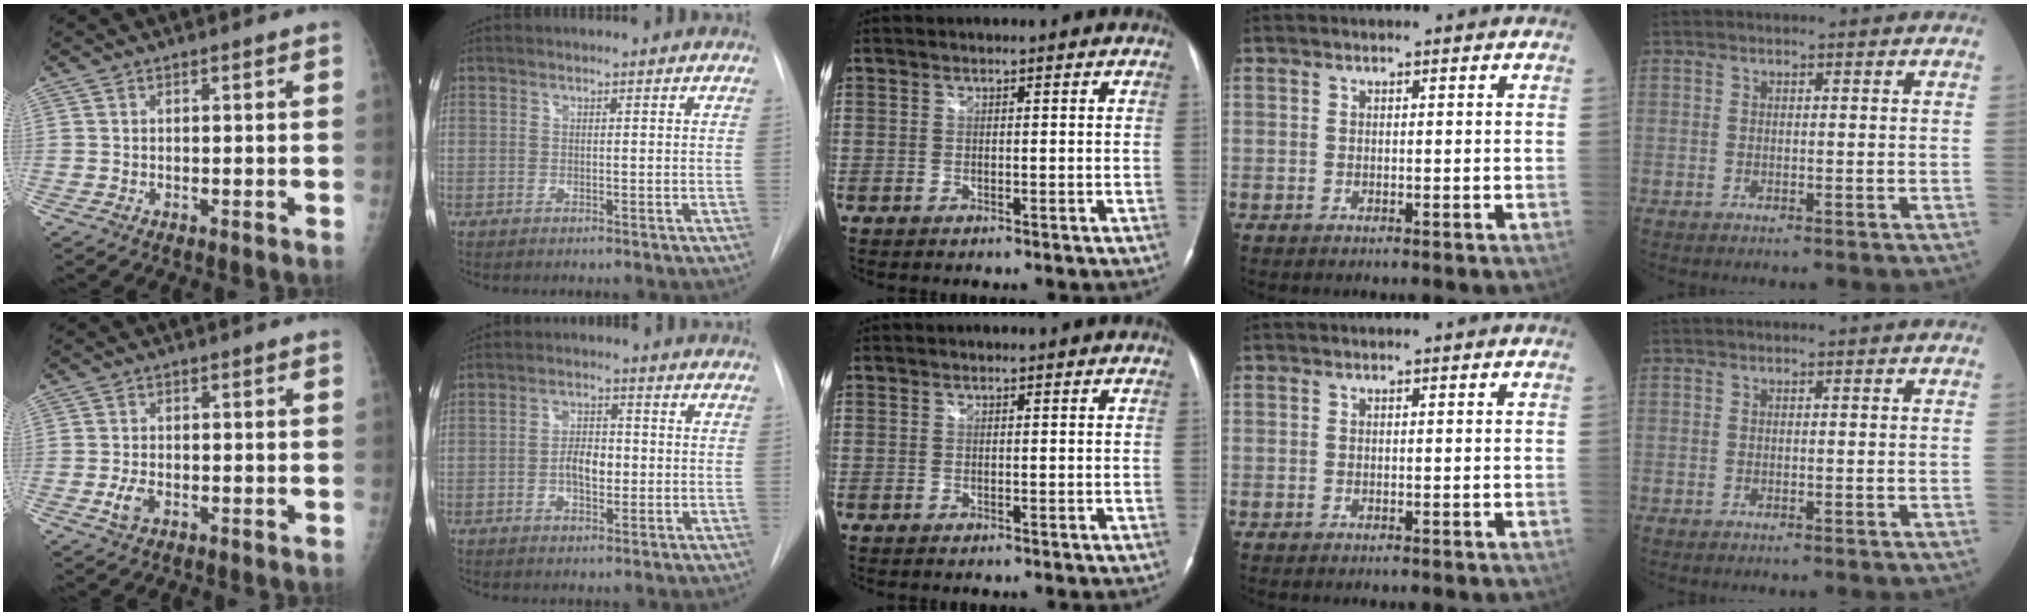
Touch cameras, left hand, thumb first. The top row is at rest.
{"thumb": {"total": 3.0, "force": [-1.1, 1.7, 2.2], "torque": [-0.047, 0.006, -0.020]}, "index": {"total": 4.6, "force": [-0.8, 2.5, 3.8], "torque": [-0.068, 0.009, -0.014]}}